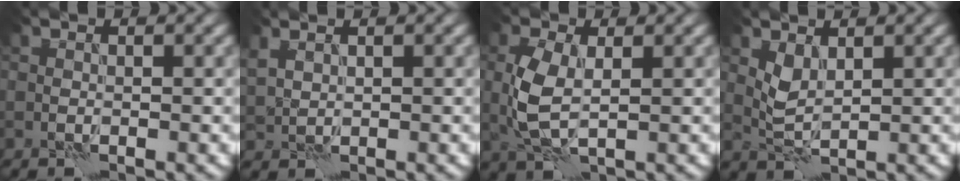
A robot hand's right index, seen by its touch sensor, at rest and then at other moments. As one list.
[{"total": 1.5, "force": [1.2, 0.6, 0.6], "torque": [-0.018, 0.003, 0.031]}, {"total": 4.4, "force": [0.1, 2.3, 3.7], "torque": [-0.093, 0.000, 0.003]}, {"total": 1.8, "force": [1.1, 0.7, 1.2], "torque": [-0.032, -0.003, 0.027]}]